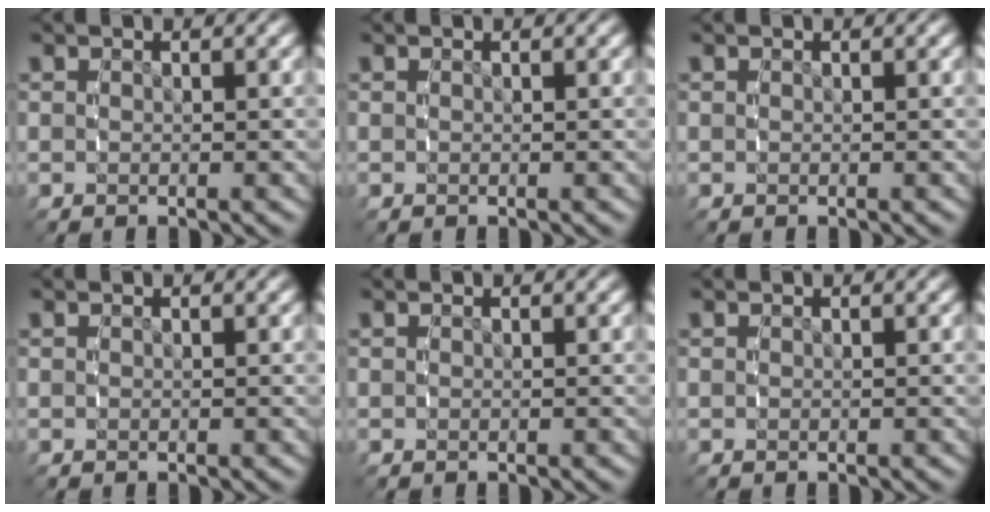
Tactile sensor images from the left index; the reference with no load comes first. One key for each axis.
{"total": 0.0}
{"total": 0.0}
{"total": 0.0}
{"total": 0.0}
{"total": 0.0}